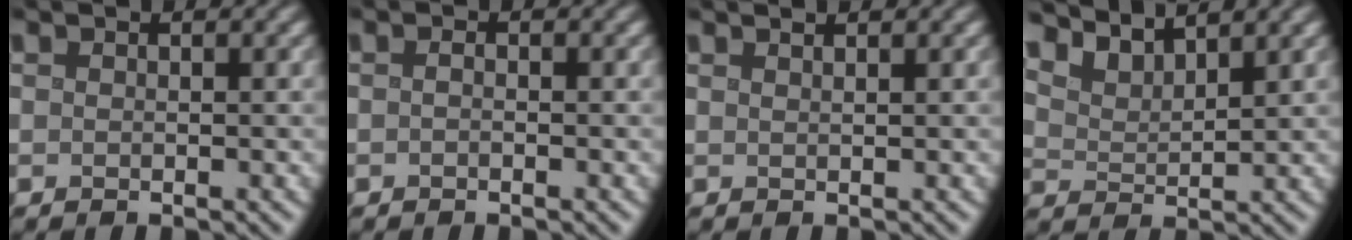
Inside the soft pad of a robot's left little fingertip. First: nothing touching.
{"total": 0.6, "force": [-0.2, 0.2, 0.5], "torque": [-0.012, 0.000, -0.005]}
{"total": 1.2, "force": [1.0, 0.3, 0.7], "torque": [-0.001, 0.001, 0.007]}
{"total": 4.8, "force": [4.4, 1.1, 1.5], "torque": [-0.039, 0.000, 0.082]}